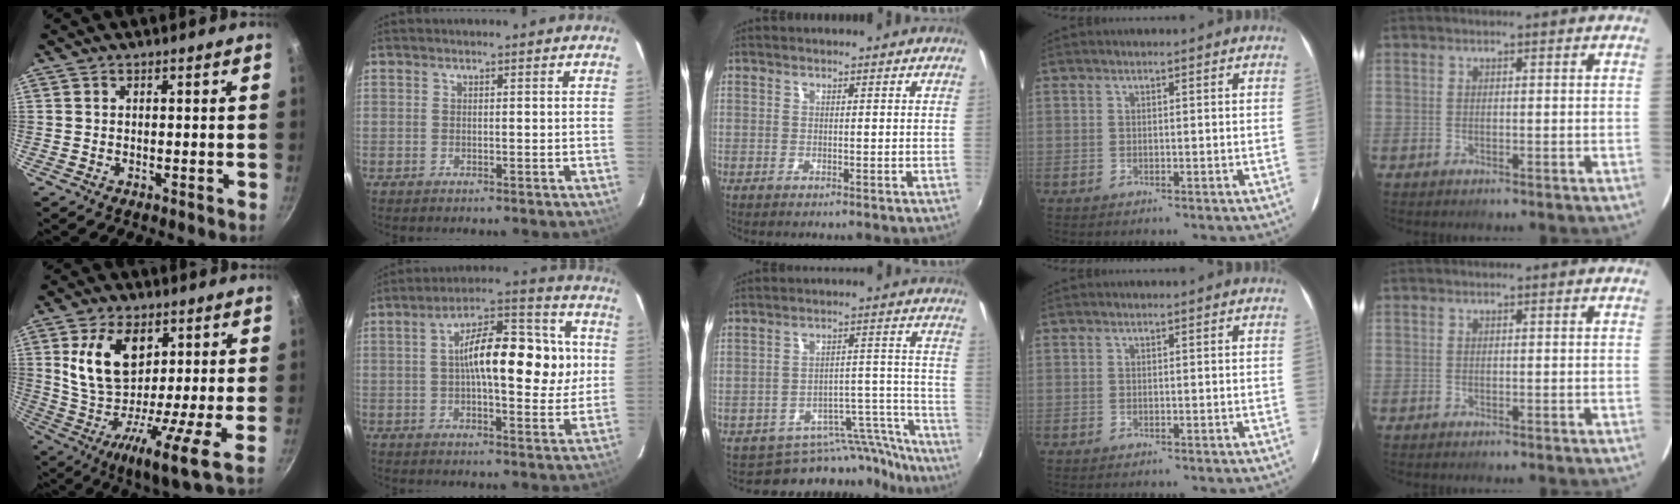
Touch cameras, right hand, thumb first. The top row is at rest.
{"thumb": {"total": 17.0, "force": [4.7, 7.8, 14.3], "torque": [-0.248, -0.032, 0.069]}, "index": {"total": 16.7, "force": [2.0, 6.5, 15.3], "torque": [-0.249, 0.027, 0.020]}, "middle": {"total": 14.7, "force": [-13.8, 5.0, 1.3], "torque": [-0.005, 0.052, -0.183]}}